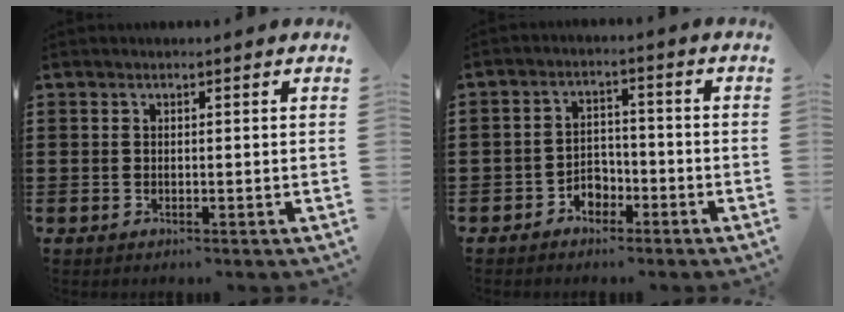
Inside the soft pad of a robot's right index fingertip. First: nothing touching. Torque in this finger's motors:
{"motor_torque": [1.10, 1.03, 0.47, -0.07]}